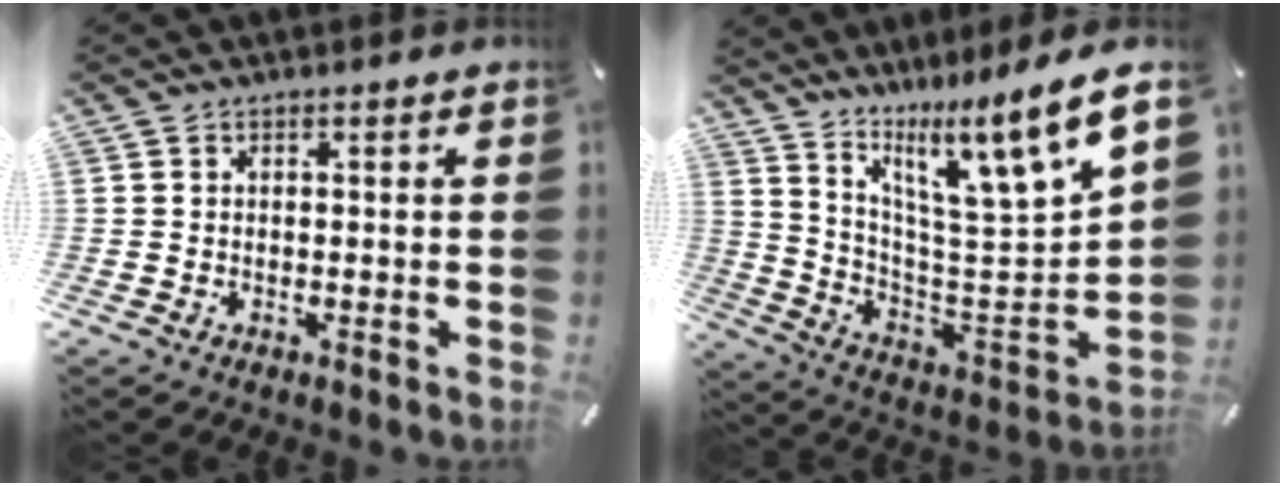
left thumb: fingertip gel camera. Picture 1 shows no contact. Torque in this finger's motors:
{"motor_torque": [2.61, 2.39, 1.38, -1.38, 0.22]}